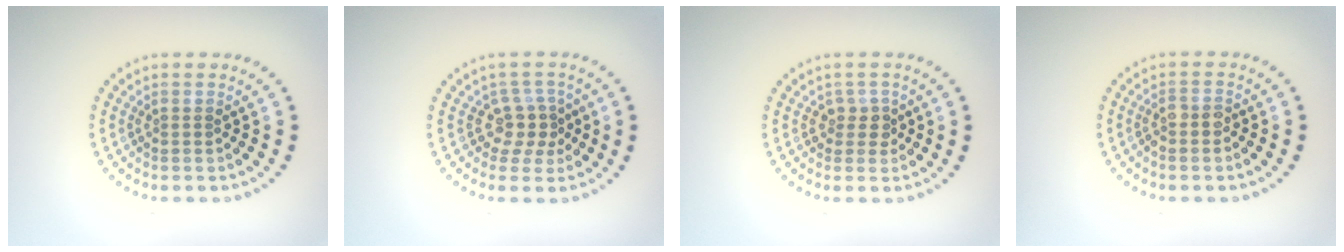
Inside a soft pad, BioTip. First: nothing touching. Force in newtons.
{"total": 2.8, "press": 2.0, "slide": 2.0}
{"total": 1.6, "press": 1.3, "slide": 1.0}
{"total": 1.7, "press": 1.6, "slide": 0.7}